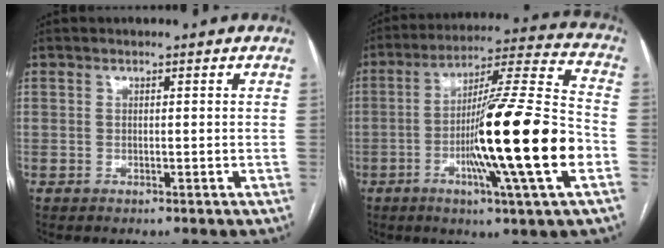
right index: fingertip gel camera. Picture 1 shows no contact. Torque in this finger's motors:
{"motor_torque": [2.14, 0.00, 1.05, 0.21]}